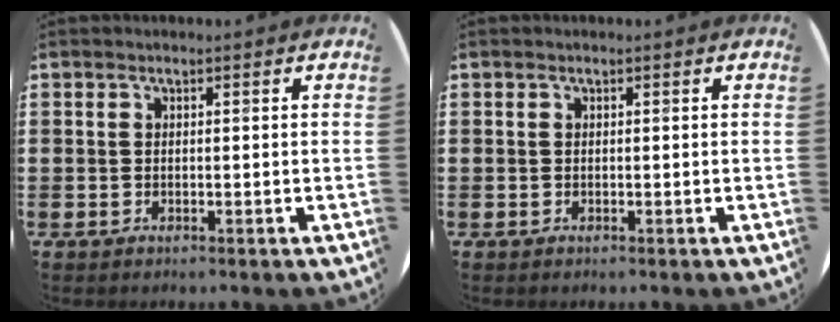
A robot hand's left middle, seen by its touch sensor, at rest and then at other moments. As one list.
[{"total": 0.0}]